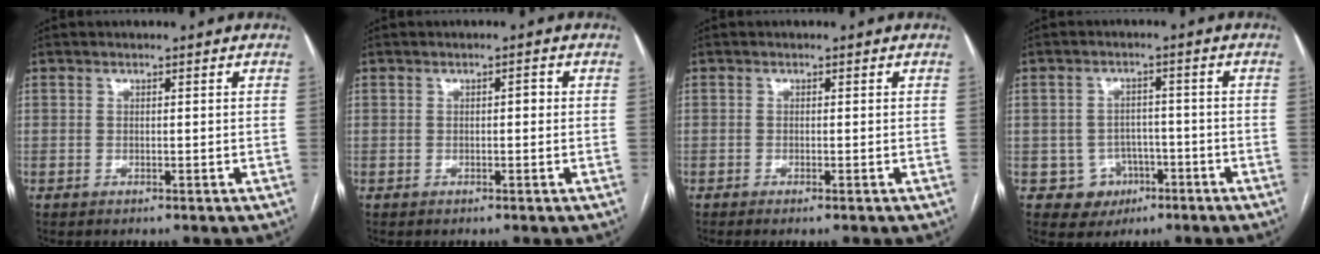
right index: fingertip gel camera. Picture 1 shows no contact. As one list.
[{"total": 1.1, "force": [0.0, 0.5, 1.0], "torque": [-0.011, 0.007, 0.000]}, {"total": 0.7, "force": [-0.4, -0.1, 0.5], "torque": [-0.011, -0.002, -0.008]}, {"total": 5.0, "force": [-2.1, 4.6, 0.4], "torque": [0.005, 0.015, -0.024]}]